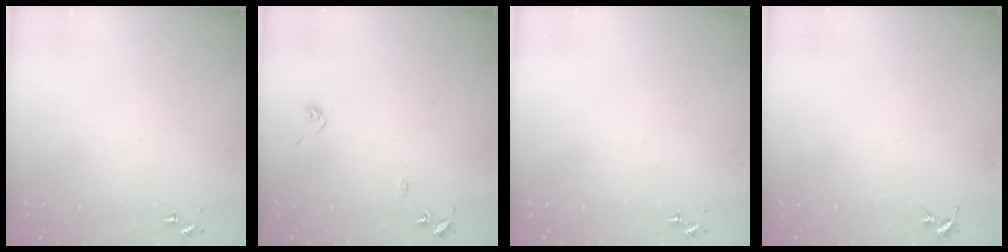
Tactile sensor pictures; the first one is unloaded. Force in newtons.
{"total": 7.2, "press": 7.2, "slide": 0.7}
{"total": 0.0}
{"total": 0.0}